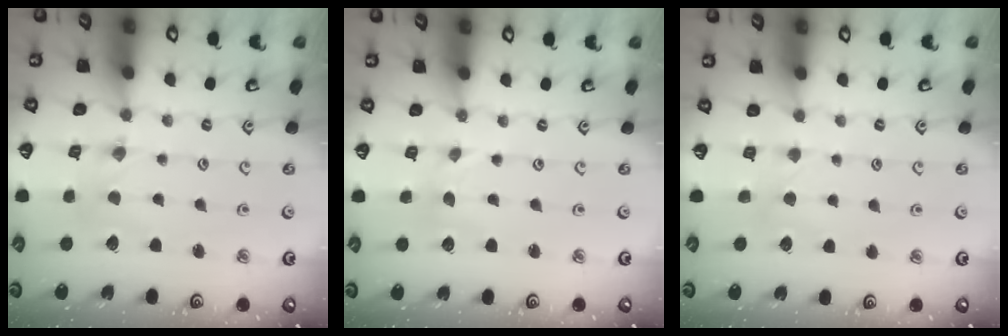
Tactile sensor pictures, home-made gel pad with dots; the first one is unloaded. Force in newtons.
{"total": 0.0}
{"total": 2.8, "press": 2.8, "slide": 0.6}